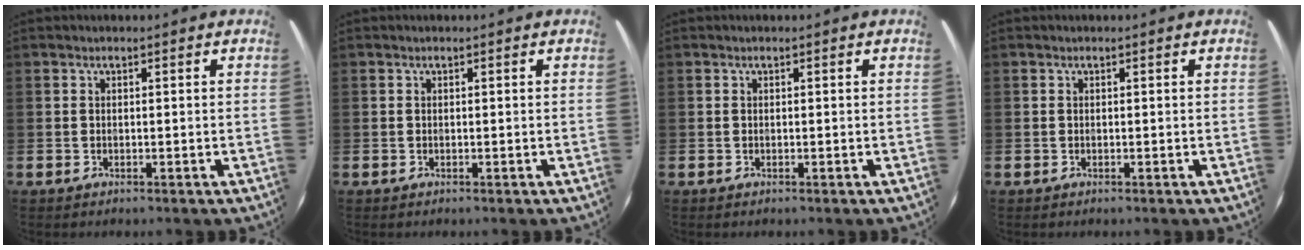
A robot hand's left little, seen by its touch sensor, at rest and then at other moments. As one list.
[{"total": 0.0}, {"total": 0.0}, {"total": 0.0}]